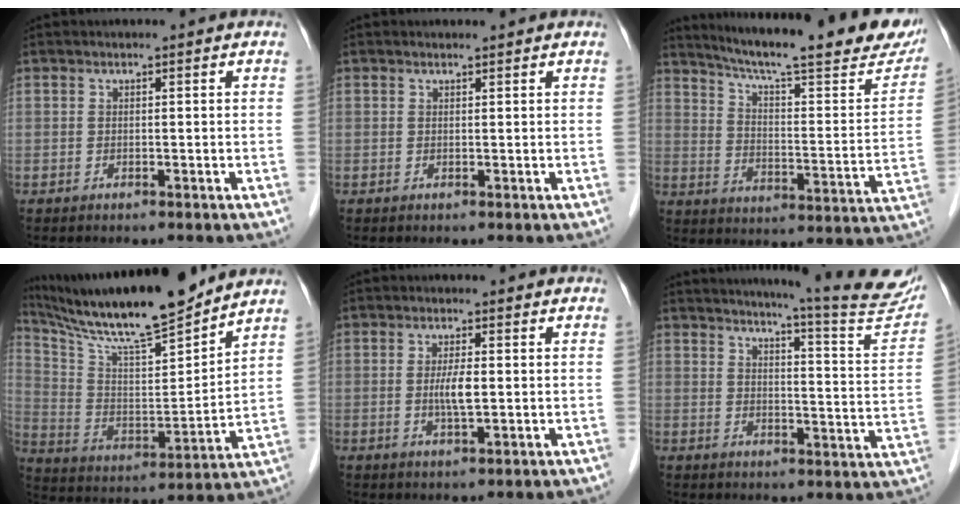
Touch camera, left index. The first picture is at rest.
{"total": 0.6, "force": [0.6, 0.1, 0.0], "torque": [-0.009, 0.003, 0.011]}
{"total": 26.1, "force": [21.9, 2.8, 14.0], "torque": [-0.214, -0.041, 0.285]}
{"total": 20.1, "force": [17.3, 1.4, 10.0], "torque": [-0.182, 0.002, 0.297]}
{"total": 3.5, "force": [-0.2, 0.6, 3.5], "torque": [-0.070, -0.004, -0.002]}
{"total": 17.3, "force": [15.8, -0.2, 6.9], "torque": [-0.091, -0.085, 0.176]}